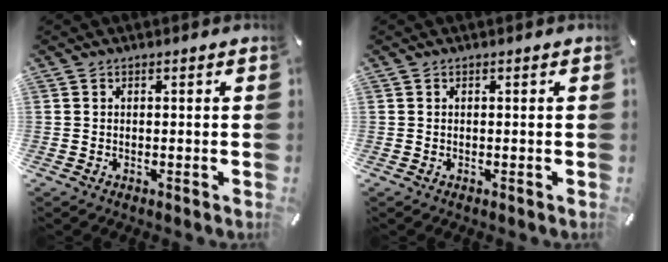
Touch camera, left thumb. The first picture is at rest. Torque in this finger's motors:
{"motor_torque": [0.02, 0.02, -0.05, 0.02, 0.00]}